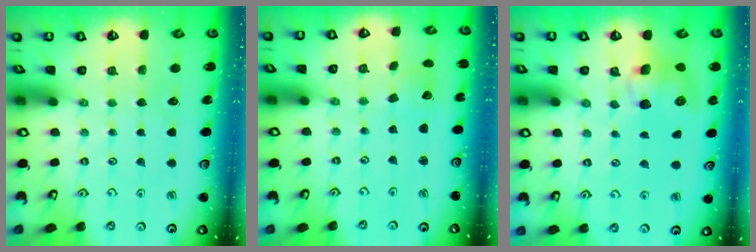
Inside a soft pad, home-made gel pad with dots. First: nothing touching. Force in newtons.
{"total": 2.0, "press": 2.0, "slide": 0.1}
{"total": 9.4, "press": 9.3, "slide": 0.8}